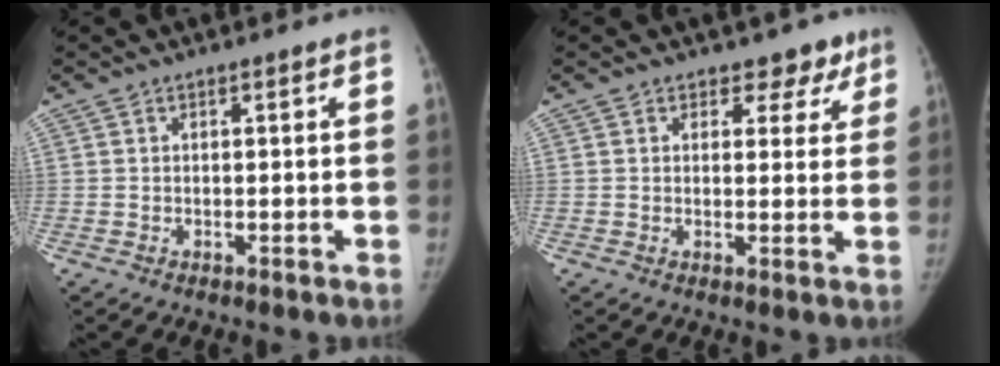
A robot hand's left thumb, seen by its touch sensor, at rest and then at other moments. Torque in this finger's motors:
{"motor_torque": [-0.13, 0.06, -0.24, 0.01, 0.05]}